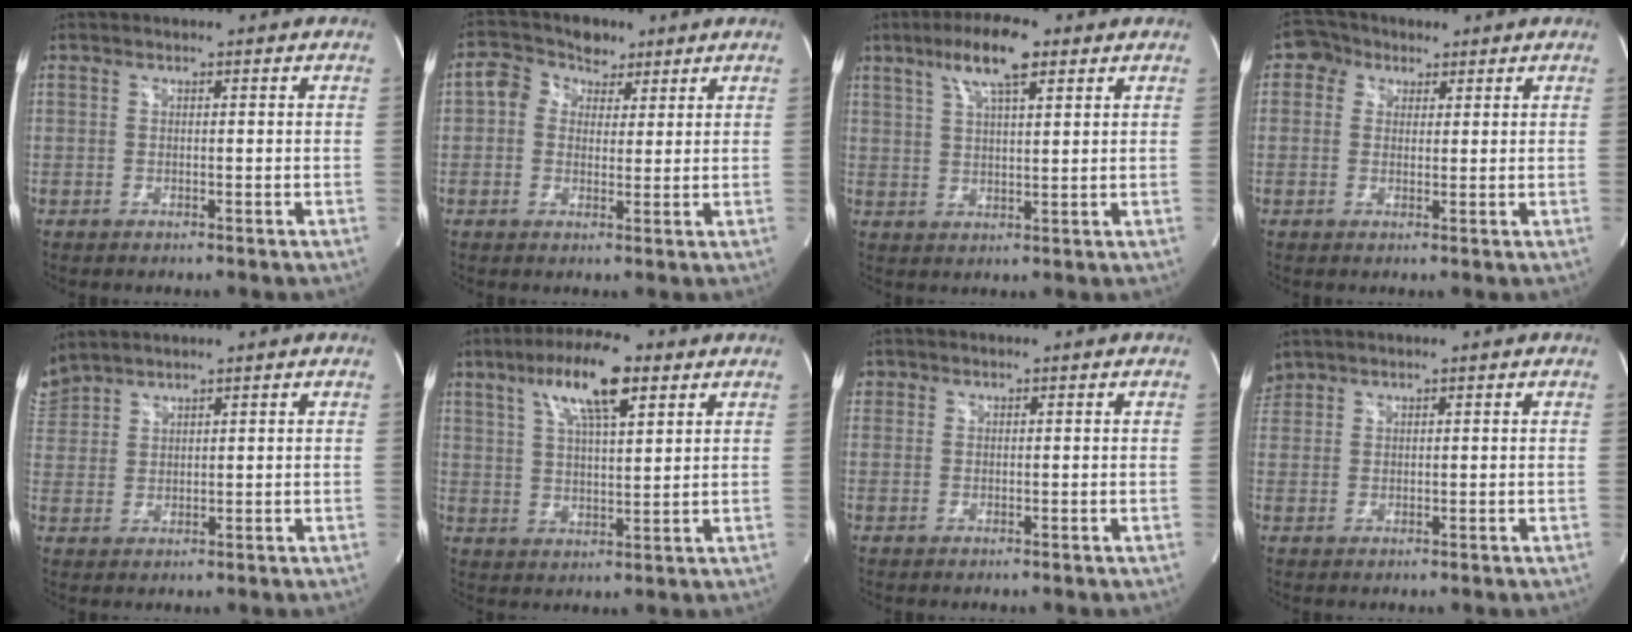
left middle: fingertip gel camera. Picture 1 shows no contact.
{"total": 5.8, "force": [2.6, 4.6, 2.4], "torque": [-0.040, 0.033, 0.046]}
{"total": 8.2, "force": [4.8, 1.7, 6.4], "torque": [-0.122, 0.015, 0.084]}
{"total": 3.8, "force": [1.7, 3.3, 0.9], "torque": [-0.017, 0.018, 0.028]}
{"total": 5.1, "force": [4.9, 0.9, 0.9], "torque": [-0.033, 0.024, 0.105]}
{"total": 11.0, "force": [6.0, 2.3, 8.9], "torque": [-0.166, 0.015, 0.103]}
{"total": 0.8, "force": [0.4, 0.7, 0.0], "torque": [0.008, 0.004, 0.005]}
{"total": 2.3, "force": [2.1, 1.0, 0.0], "torque": [-0.004, 0.016, 0.044]}